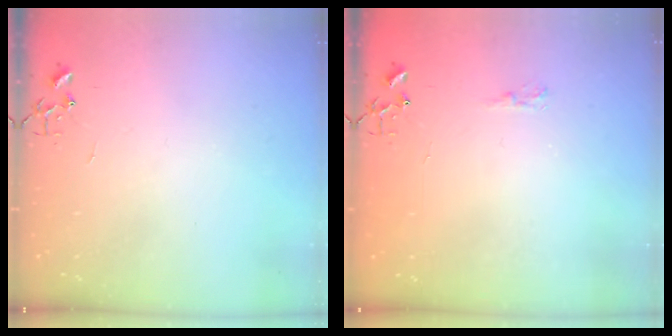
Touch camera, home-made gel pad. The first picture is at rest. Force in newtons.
{"total": 5.1, "press": 5.1, "slide": 0.4}